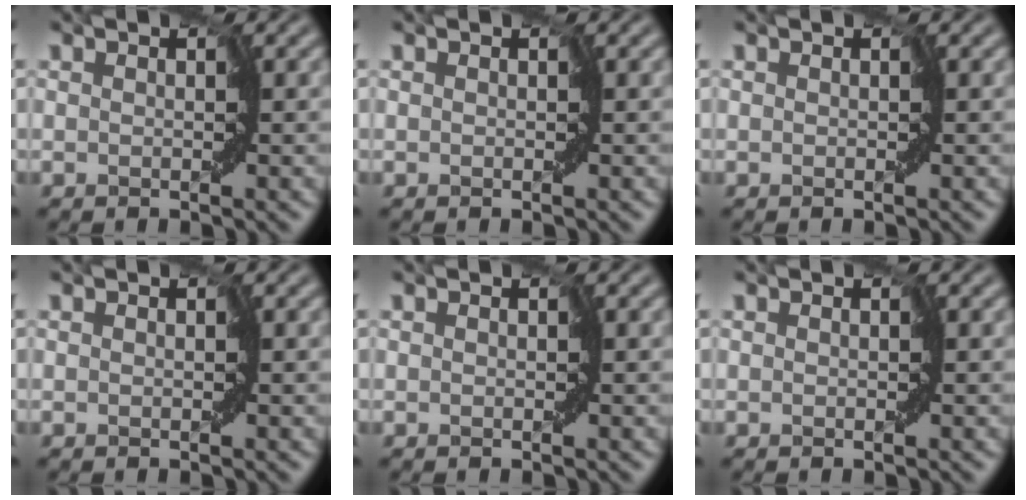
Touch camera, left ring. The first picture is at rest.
{"total": 0.0}
{"total": 0.0}
{"total": 0.0}
{"total": 0.0}
{"total": 0.0}